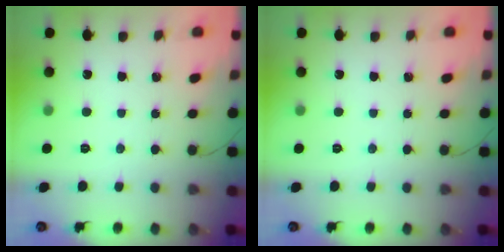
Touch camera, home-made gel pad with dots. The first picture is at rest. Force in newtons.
{"total": 0.0}